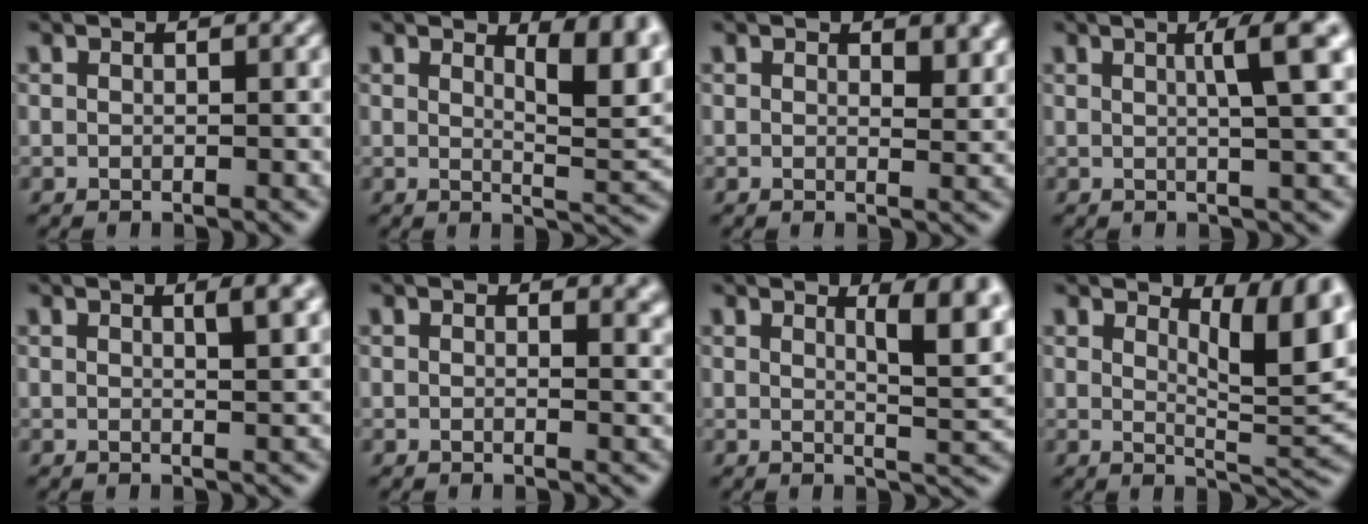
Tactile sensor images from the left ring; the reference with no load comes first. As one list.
[{"total": 5.5, "force": [2.4, 1.8, 4.6], "torque": [-0.051, -0.004, 0.037]}, {"total": 2.3, "force": [1.1, 1.1, 1.7], "torque": [-0.021, -0.004, 0.019]}, {"total": 4.5, "force": [1.3, 0.6, 4.3], "torque": [-0.056, 0.011, 0.018]}, {"total": 2.6, "force": [1.2, 0.8, 2.2], "torque": [-0.016, 0.004, 0.014]}, {"total": 1.8, "force": [0.9, 0.7, 1.3], "torque": [-0.015, -0.004, 0.015]}, {"total": 5.9, "force": [2.3, 1.6, 5.2], "torque": [-0.056, -0.003, 0.035]}, {"total": 6.2, "force": [2.9, 2.0, 5.1], "torque": [-0.067, -0.009, 0.044]}]